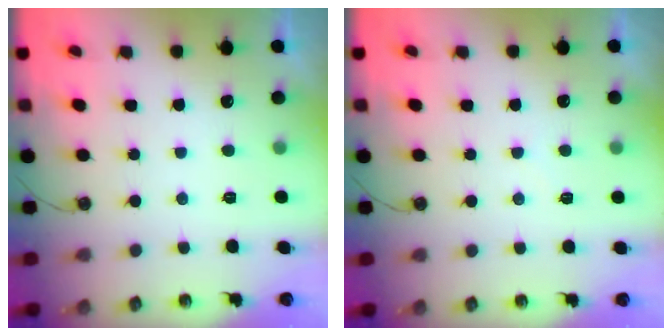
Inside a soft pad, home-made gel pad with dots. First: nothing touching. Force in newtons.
{"total": 3.9, "press": 3.8, "slide": 0.5}